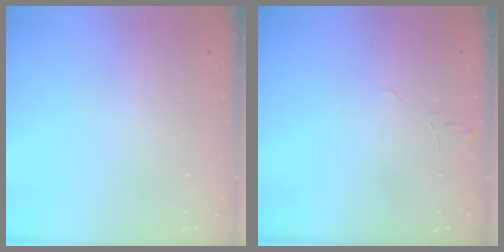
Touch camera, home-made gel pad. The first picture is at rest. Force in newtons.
{"total": 4.9, "press": 4.9, "slide": 0.4}